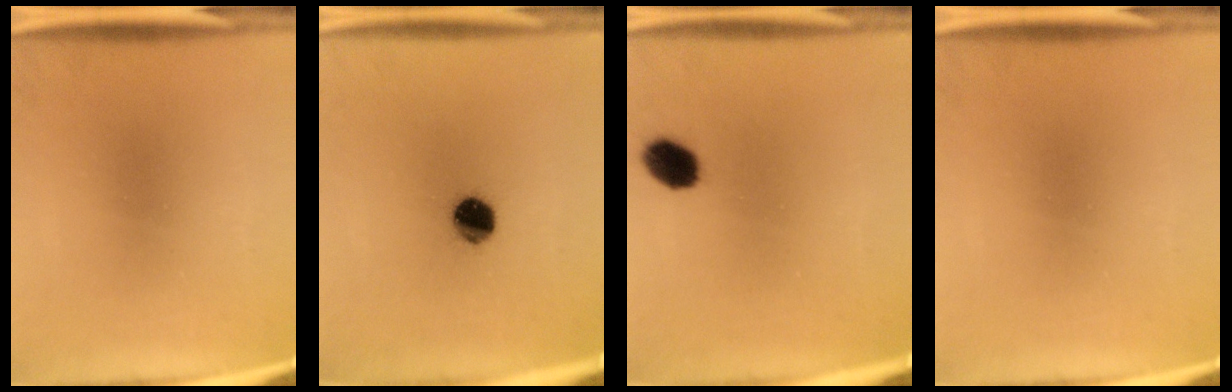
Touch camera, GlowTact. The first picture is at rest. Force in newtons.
{"total": 7.6}
{"total": 5.5}
{"total": 0.0}